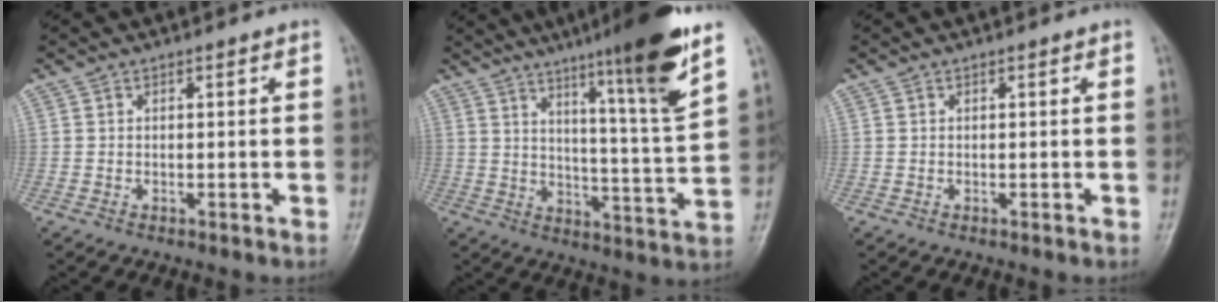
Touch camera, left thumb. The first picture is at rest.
{"total": 17.2, "force": [10.5, 0.6, 13.6], "torque": [-0.193, -0.055, 0.159]}
{"total": 0.0}